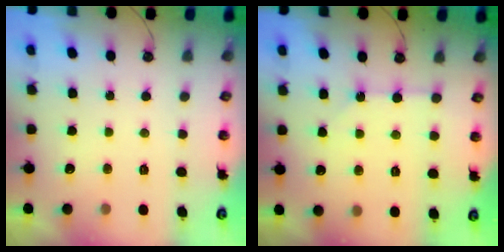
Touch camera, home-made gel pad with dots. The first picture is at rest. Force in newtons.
{"total": 1.7, "press": 1.7, "slide": 0.3}